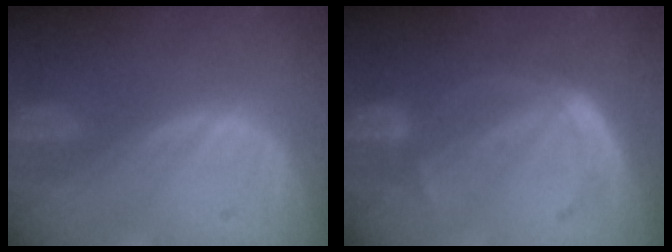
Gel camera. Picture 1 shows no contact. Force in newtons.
{"total": 5.7, "press": 5.2, "slide": 2.5}